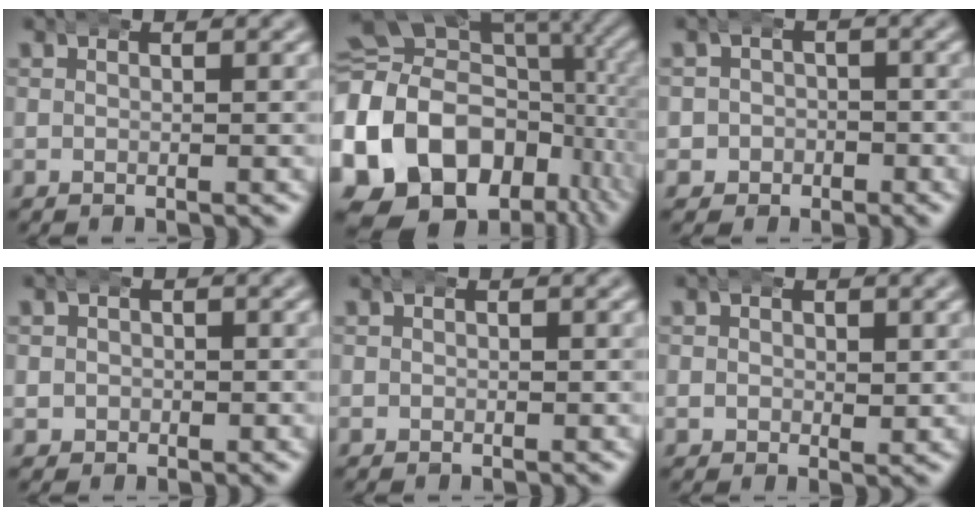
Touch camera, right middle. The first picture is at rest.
{"total": 22.4, "force": [-3.7, 18.3, 12.3], "torque": [-0.246, -0.051, -0.064]}
{"total": 4.4, "force": [-1.8, 4.0, 0.3], "torque": [-0.006, -0.013, -0.036]}
{"total": 2.0, "force": [-0.2, 2.0, 0.3], "torque": [-0.013, -0.007, -0.001]}
{"total": 0.5, "force": [0.0, 0.5, 0.0], "torque": [-0.003, -0.003, 0.002]}
{"total": 1.7, "force": [0.4, 1.4, 0.7], "torque": [-0.016, -0.006, 0.011]}